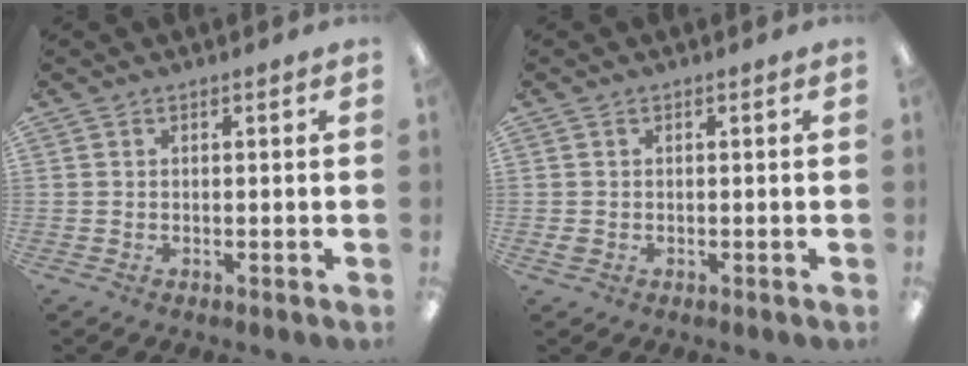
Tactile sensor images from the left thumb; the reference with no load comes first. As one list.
[{"total": 1.1, "force": [-0.1, 0.9, 0.6], "torque": [-0.011, 0.004, -0.003]}]